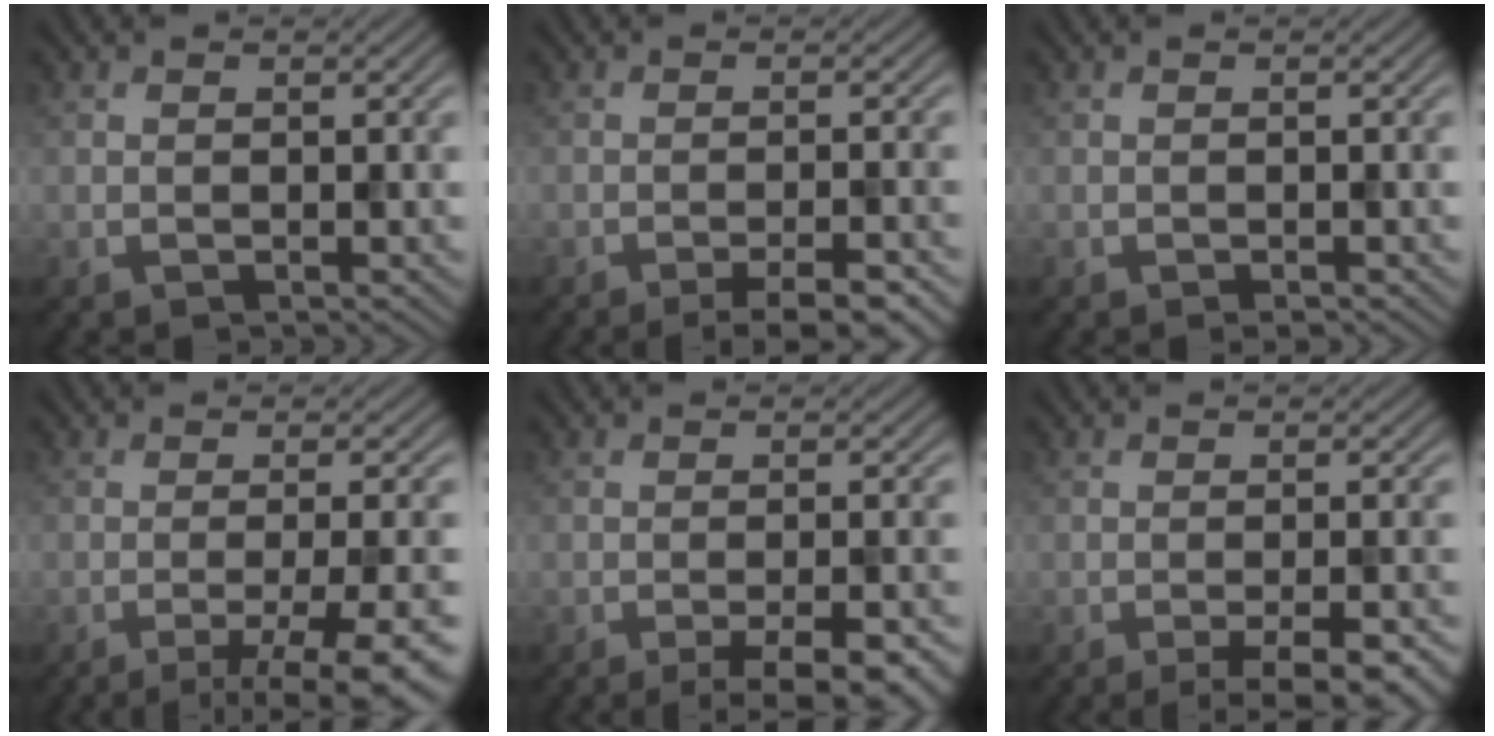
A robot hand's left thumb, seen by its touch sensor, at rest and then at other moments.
{"total": 5.2, "force": [-3.5, 0.9, 3.8], "torque": [-0.053, 0.010, -0.054]}
{"total": 0.6, "force": [-0.4, 0.1, 0.3], "torque": [-0.005, -0.002, -0.005]}
{"total": 9.7, "force": [-5.5, 1.8, 7.8], "torque": [-0.112, -0.001, -0.073]}
{"total": 7.9, "force": [-5.2, 1.8, 5.7], "torque": [-0.077, 0.001, -0.064]}
{"total": 7.2, "force": [-4.6, 1.5, 5.3], "torque": [-0.073, 0.002, -0.059]}